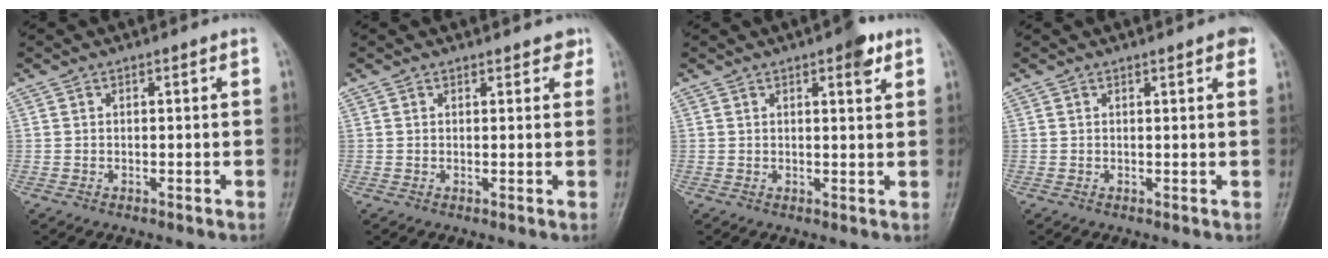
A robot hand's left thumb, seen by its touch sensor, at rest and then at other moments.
{"total": 2.2, "force": [1.7, 1.1, 0.7], "torque": [0.014, -0.005, 0.013]}
{"total": 4.1, "force": [2.3, 1.3, 3.1], "torque": [-0.035, -0.009, 0.027]}
{"total": 2.9, "force": [1.8, 0.7, 2.2], "torque": [-0.021, 0.000, 0.019]}